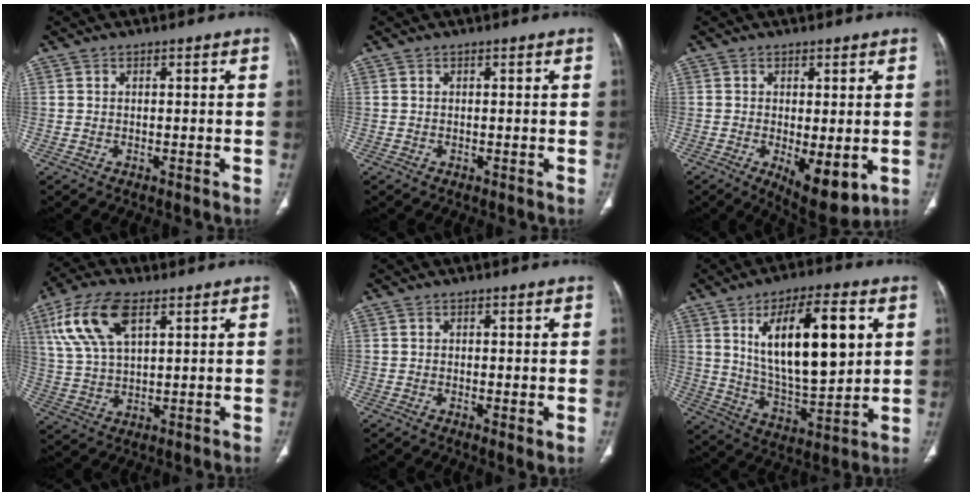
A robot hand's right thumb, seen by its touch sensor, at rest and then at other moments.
{"total": 0.0}
{"total": 8.9, "force": [-2.0, 3.6, 7.9], "torque": [-0.113, -0.024, -0.020]}
{"total": 13.3, "force": [6.1, 6.4, 9.9], "torque": [-0.201, -0.004, 0.118]}
{"total": 2.0, "force": [-0.3, 0.6, 1.9], "torque": [-0.035, -0.009, -0.005]}
{"total": 20.4, "force": [5.9, 7.9, 17.9], "torque": [-0.277, -0.022, 0.106]}